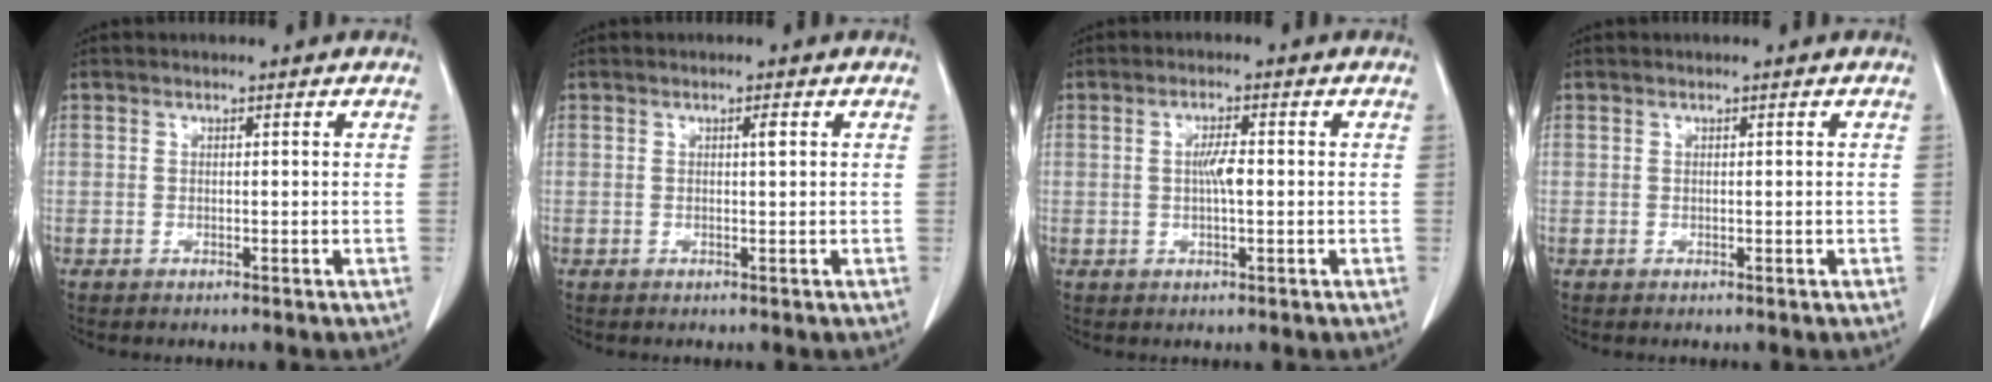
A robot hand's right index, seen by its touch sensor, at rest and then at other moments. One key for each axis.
{"total": 0.9, "fx": 0.3, "fy": 0.0, "fz": 0.9, "tx": -0.016, "ty": 0.001, "tz": 0.005}
{"total": 2.8, "fx": 0.0, "fy": 0.5, "fz": 2.8, "tx": -0.052, "ty": 0.003, "tz": -0.001}
{"total": 0.0}